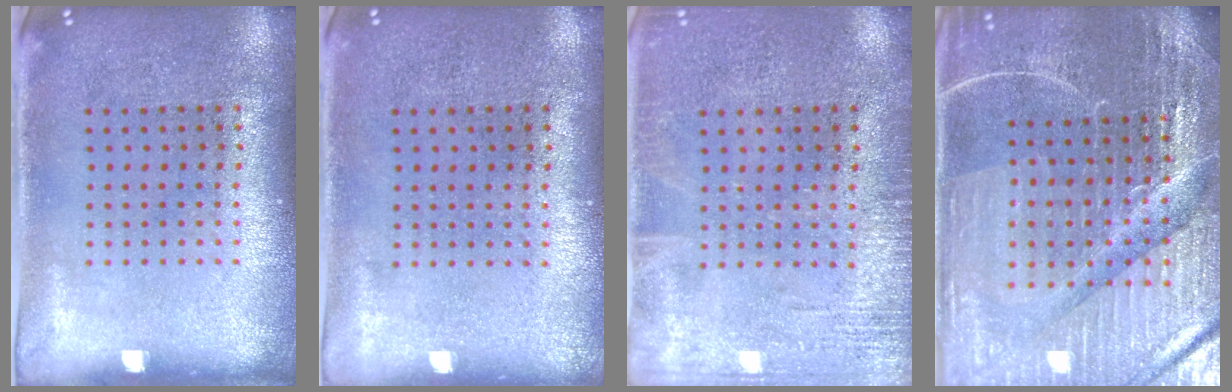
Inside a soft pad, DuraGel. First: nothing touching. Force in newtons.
{"total": 0.0}
{"total": 2.4, "press": 2.4, "slide": 0.3}
{"total": 5.1, "press": 4.8, "slide": 1.6}